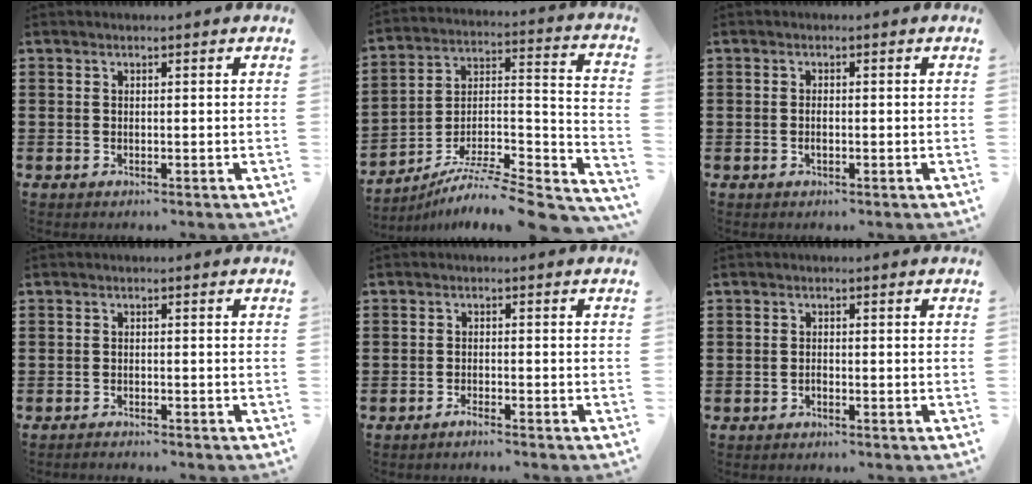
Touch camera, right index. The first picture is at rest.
{"total": 7.8, "force": [-6.4, 0.9, 4.4], "torque": [-0.070, -0.001, -0.128]}
{"total": 1.1, "force": [-0.3, 0.4, 0.9], "torque": [-0.019, -0.004, -0.005]}
{"total": 1.2, "force": [-1.2, 0.0, -0.1], "torque": [-0.002, 0.003, -0.024]}
{"total": 1.6, "force": [-1.5, -0.3, 0.4], "torque": [-0.007, 0.001, -0.029]}
{"total": 0.7, "force": [-0.6, 0.2, 0.3], "torque": [-0.007, -0.002, -0.011]}